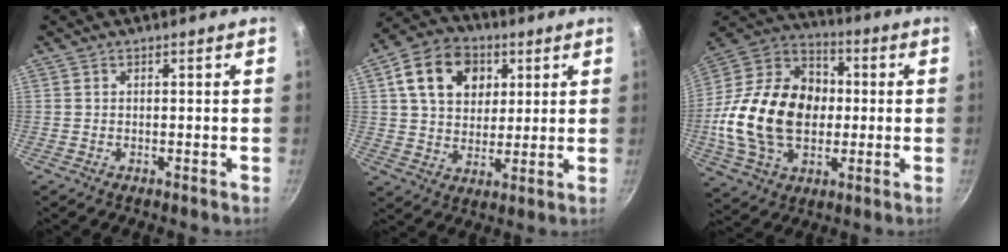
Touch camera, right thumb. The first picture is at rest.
{"total": 14.1, "force": [4.8, 10.6, 7.9], "torque": [-0.110, -0.001, 0.074]}
{"total": 24.7, "force": [-1.2, 17.6, 17.3], "torque": [-0.291, 0.031, -0.026]}